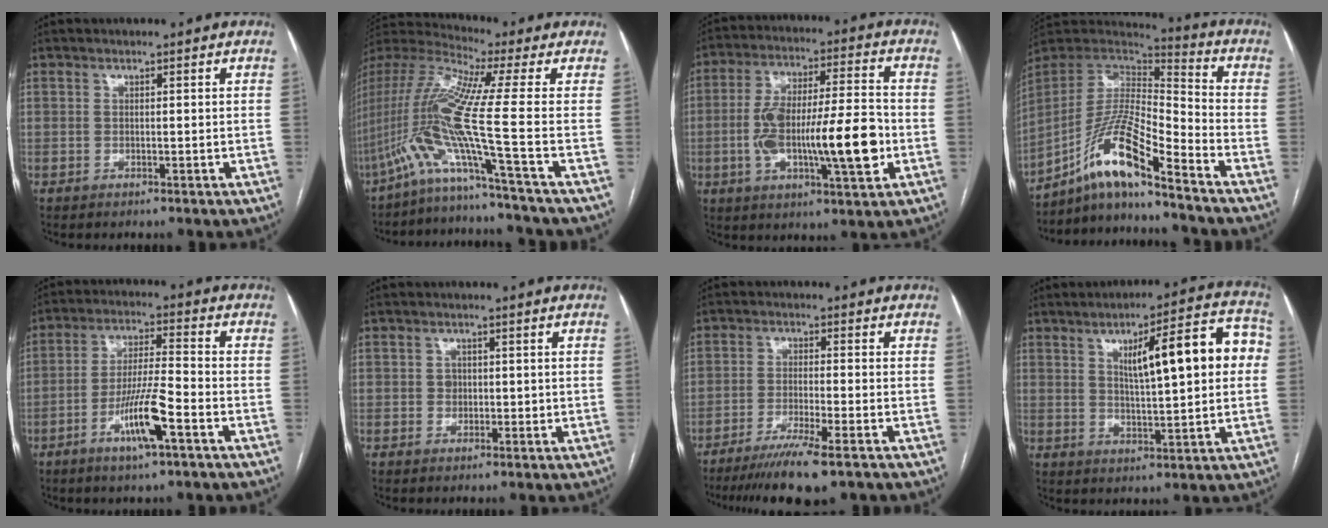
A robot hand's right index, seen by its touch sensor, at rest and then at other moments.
{"total": 16.8, "force": [-7.9, -3.5, 14.4], "torque": [-0.302, 0.007, -0.152]}
{"total": 16.7, "force": [-3.3, 3.2, 16.1], "torque": [-0.287, 0.013, -0.048]}
{"total": 13.5, "force": [-9.8, 0.9, 9.3], "torque": [-0.177, 0.013, -0.179]}
{"total": 9.5, "force": [-4.3, 0.6, 8.4], "torque": [-0.160, -0.003, -0.078]}
{"total": 1.8, "force": [0.2, 1.7, 0.6], "torque": [-0.006, 0.005, 0.006]}
{"total": 9.2, "force": [-6.4, -0.2, 6.5], "torque": [-0.105, -0.024, -0.105]}
{"total": 14.4, "force": [3.0, 2.7, 13.8], "torque": [-0.188, 0.033, 0.043]}